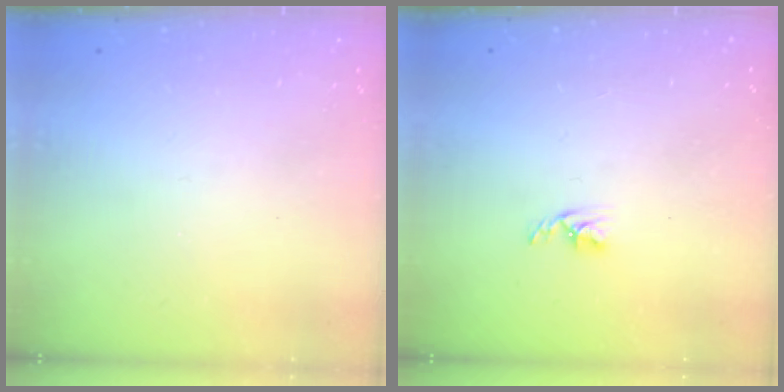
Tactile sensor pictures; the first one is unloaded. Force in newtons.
{"total": 2.7, "press": 2.7, "slide": 0.5}